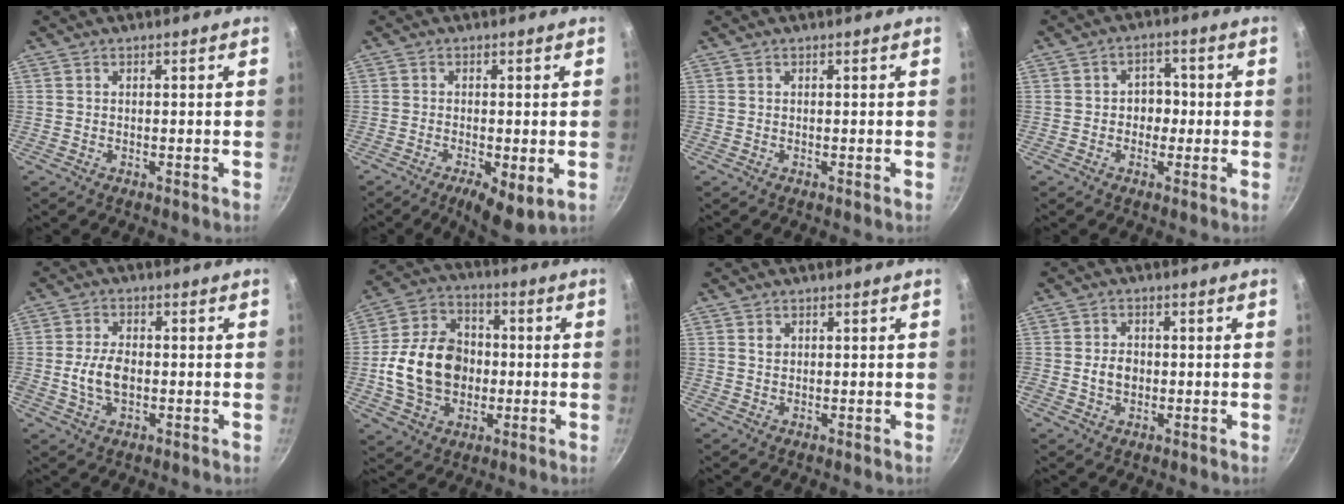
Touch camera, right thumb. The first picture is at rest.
{"total": 6.7, "force": [-2.2, 2.2, 5.9], "torque": [-0.094, -0.002, -0.028]}
{"total": 0.0}
{"total": 4.6, "force": [-0.5, 3.8, 2.5], "torque": [0.005, 0.013, -0.011]}
{"total": 6.4, "force": [-0.9, 3.9, 5.1], "torque": [-0.095, 0.012, -0.019]}
{"total": 16.9, "force": [-1.4, 13.2, 10.6], "torque": [-0.164, 0.028, -0.028]}
{"total": 1.3, "force": [0.4, 1.1, 0.6], "torque": [-0.007, 0.000, 0.006]}
{"total": 4.0, "force": [-0.4, 3.1, 2.4], "torque": [-0.030, 0.009, -0.008]}